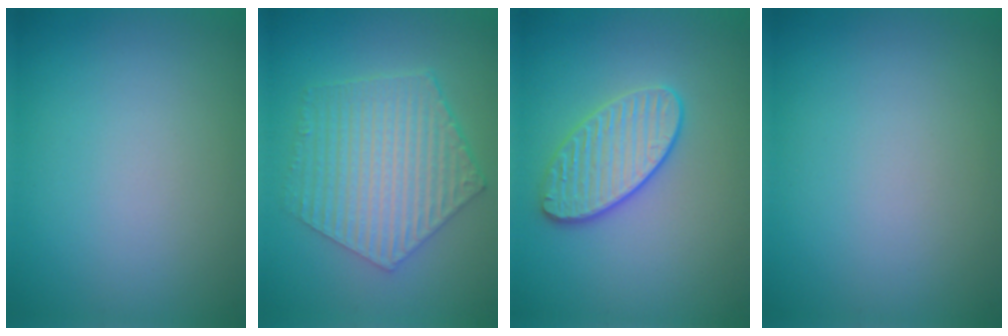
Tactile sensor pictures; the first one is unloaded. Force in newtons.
{"total": 6.2, "press": 4.8, "slide": 4.0}
{"total": 3.4, "press": 3.3, "slide": 0.7}
{"total": 0.0}